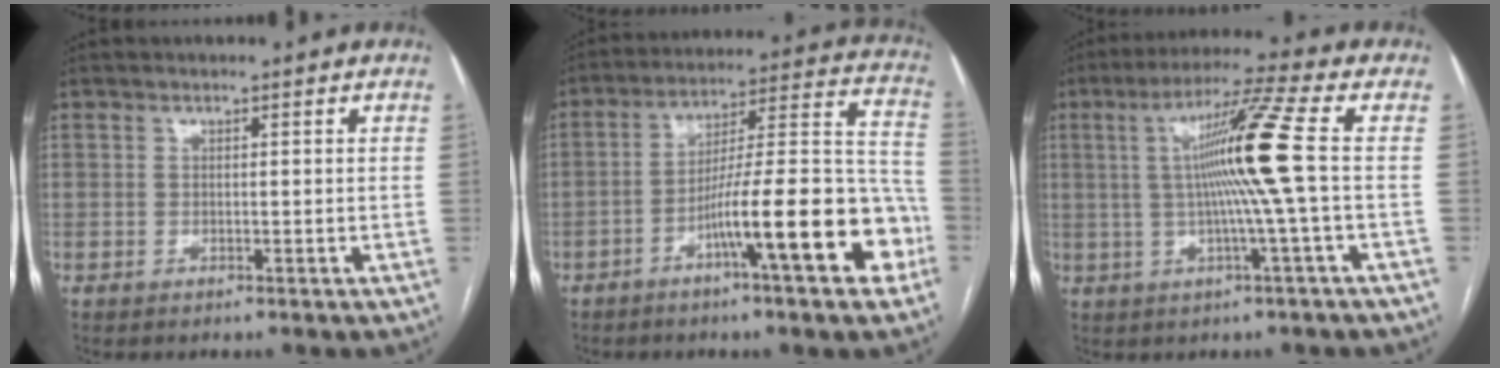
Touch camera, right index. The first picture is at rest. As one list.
[{"total": 18.4, "force": [-7.6, 1.9, 16.7], "torque": [-0.232, 0.021, -0.115]}, {"total": 11.2, "force": [0.5, -2.4, 11.0], "torque": [-0.192, 0.008, 0.011]}]